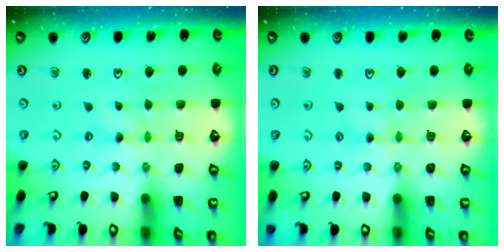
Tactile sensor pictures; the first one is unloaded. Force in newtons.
{"total": 3.9, "press": 3.9, "slide": 0.5}